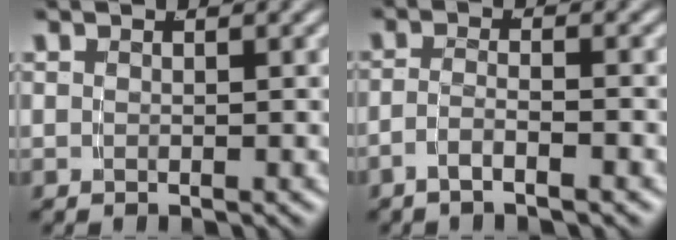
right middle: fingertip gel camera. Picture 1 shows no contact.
{"total": 2.5, "force": [-2.0, -0.1, 1.5], "torque": [-0.033, -0.011, -0.031]}